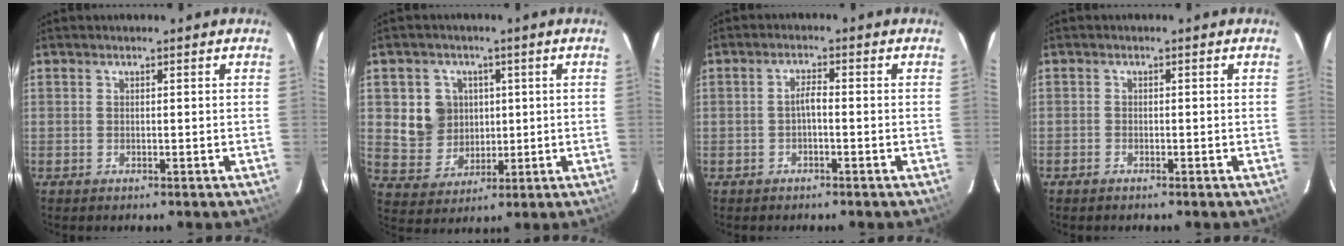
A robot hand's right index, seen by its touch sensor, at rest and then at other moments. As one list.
[{"total": 8.6, "force": [1.5, 8.1, 2.2], "torque": [-0.064, 0.015, 0.043]}, {"total": 1.8, "force": [-0.8, 0.4, 1.6], "torque": [-0.033, 0.008, -0.014]}, {"total": 0.9, "force": [-0.8, 0.4, 0.0], "torque": [-0.005, 0.002, -0.017]}]